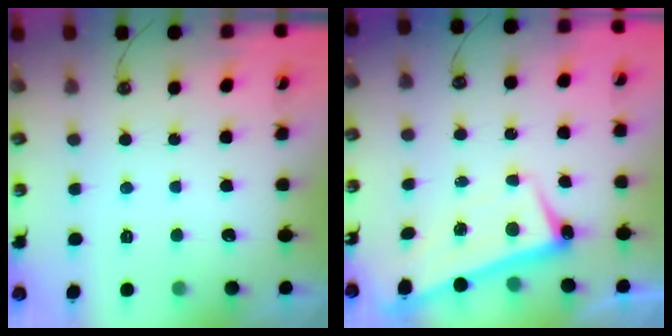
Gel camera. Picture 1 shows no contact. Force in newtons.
{"total": 2.6, "press": 2.5, "slide": 0.7}